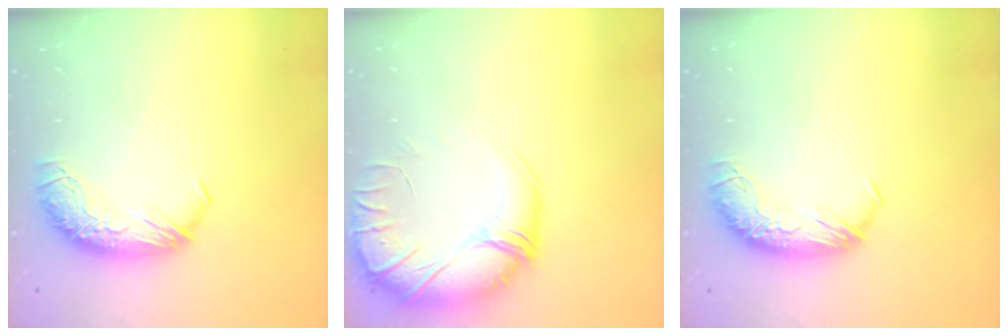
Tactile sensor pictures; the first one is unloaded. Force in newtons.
{"total": 3.7, "press": 1.7, "slide": 3.3}
{"total": 0.0}